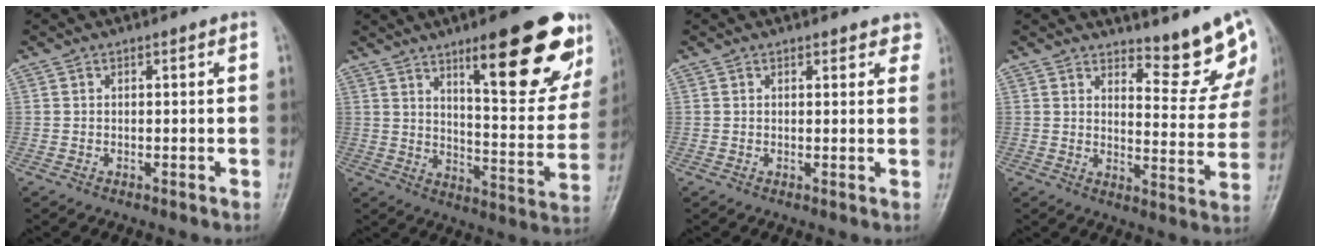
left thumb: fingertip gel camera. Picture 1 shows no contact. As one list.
[{"total": 22.7, "force": [12.6, 6.2, 17.8], "torque": [-0.200, -0.055, 0.182]}, {"total": 3.1, "force": [2.5, 1.4, 1.1], "torque": [0.020, -0.006, 0.019]}, {"total": 10.0, "force": [8.7, 2.6, 4.0], "torque": [-0.019, -0.082, 0.113]}]